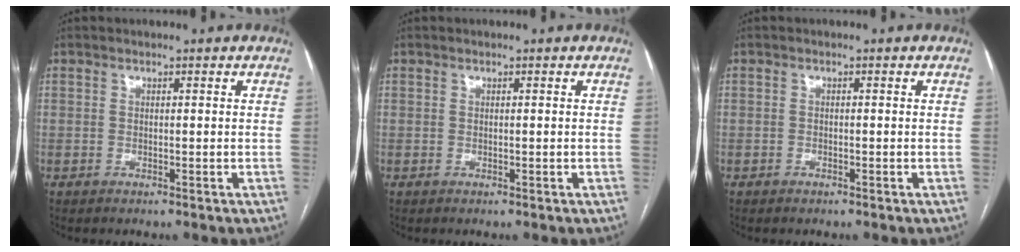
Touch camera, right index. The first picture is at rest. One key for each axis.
{"total": 0.0}
{"total": 0.6, "fx": -0.5, "fy": 0.3, "fz": 0.2, "tx": -0.004, "ty": 0.000, "tz": -0.008}